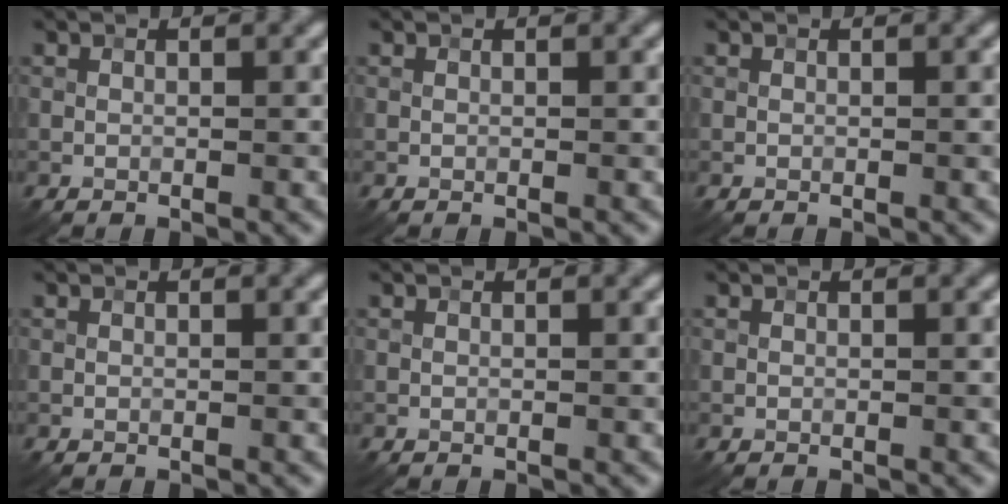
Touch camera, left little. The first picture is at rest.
{"total": 0.0}
{"total": 0.0}
{"total": 0.0}
{"total": 0.0}
{"total": 0.0}